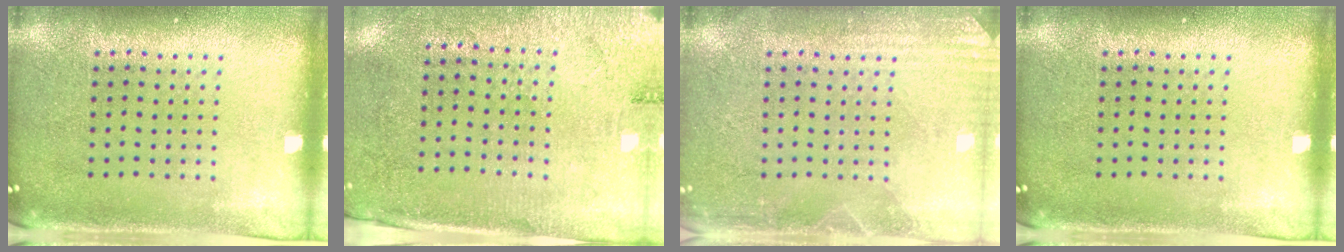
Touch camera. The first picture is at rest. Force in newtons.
{"total": 2.7, "press": 2.4, "slide": 1.3}
{"total": 2.9, "press": 2.9, "slide": 0.5}
{"total": 0.0}